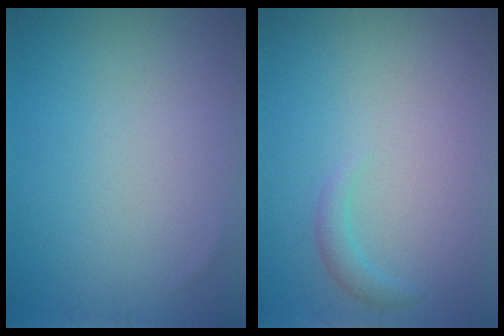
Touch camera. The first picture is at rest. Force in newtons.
{"total": 1.2, "press": 1.2, "slide": 0.2}